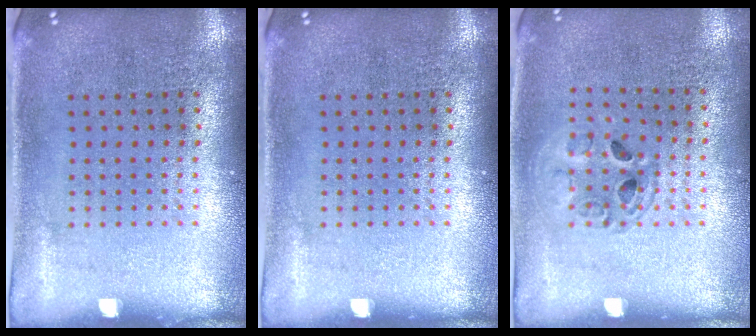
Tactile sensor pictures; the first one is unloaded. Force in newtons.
{"total": 0.0}
{"total": 1.3, "press": 1.2, "slide": 0.2}